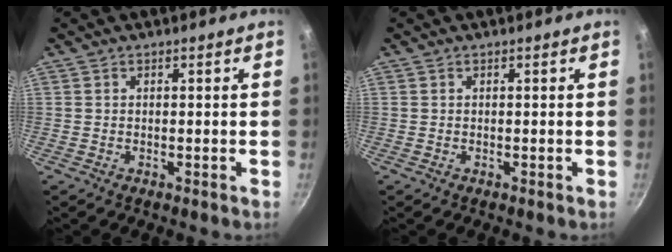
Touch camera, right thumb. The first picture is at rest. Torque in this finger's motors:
{"motor_torque": [0.01, 0.01, 0.01, -0.01, 0.02]}